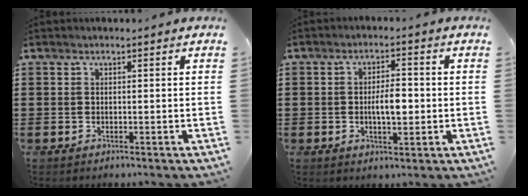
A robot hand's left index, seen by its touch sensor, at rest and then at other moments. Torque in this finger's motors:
{"motor_torque": [0.91, 0.08, 0.41, 0.07]}